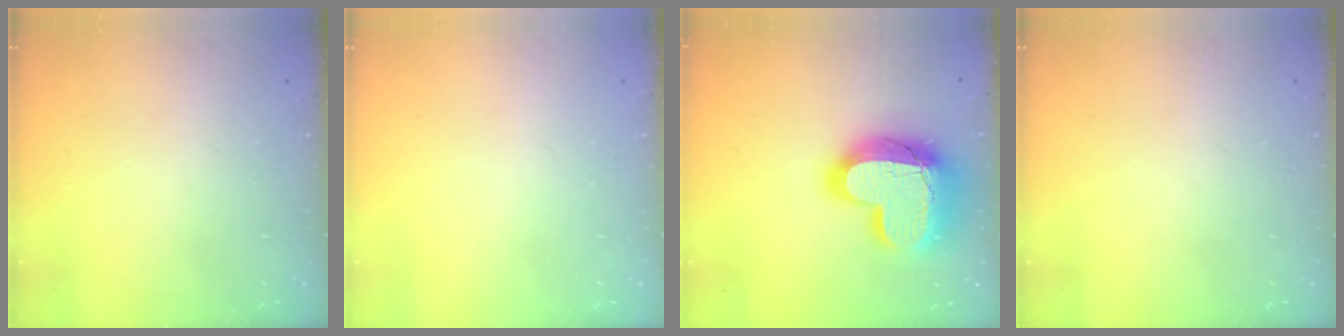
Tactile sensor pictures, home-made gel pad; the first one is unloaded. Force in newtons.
{"total": 0.0}
{"total": 21.0, "press": 20.9, "slide": 1.5}
{"total": 0.0}